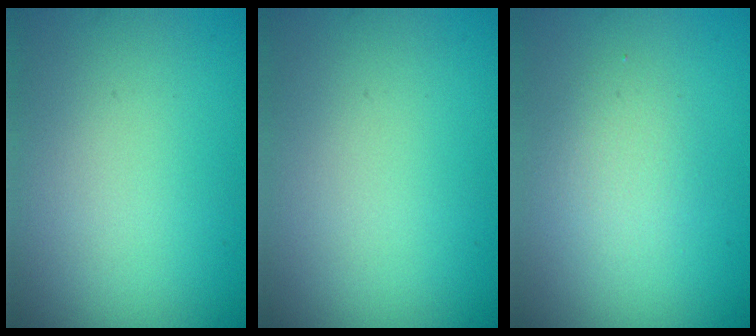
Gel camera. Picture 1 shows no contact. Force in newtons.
{"total": 0.0}
{"total": 1.9, "press": 1.9, "slide": 0.1}